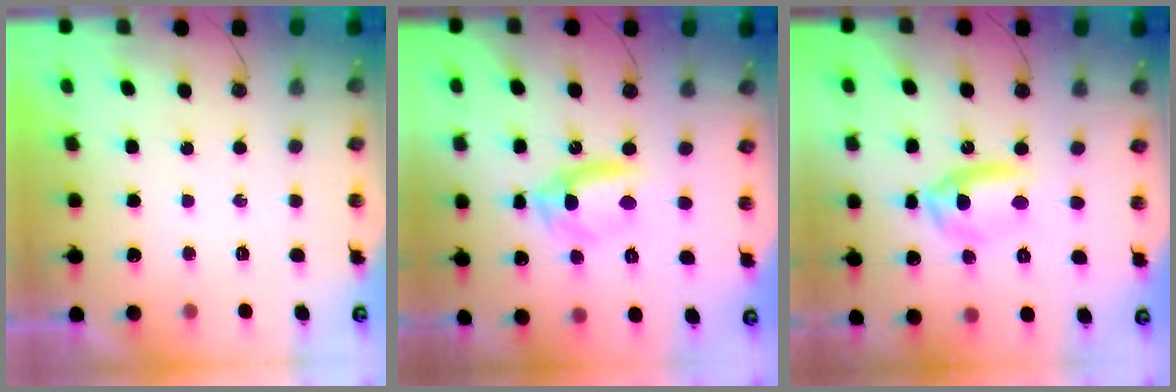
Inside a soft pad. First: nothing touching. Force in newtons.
{"total": 10.0, "press": 9.9, "slide": 1.3}
{"total": 11.5, "press": 8.9, "slide": 7.3}